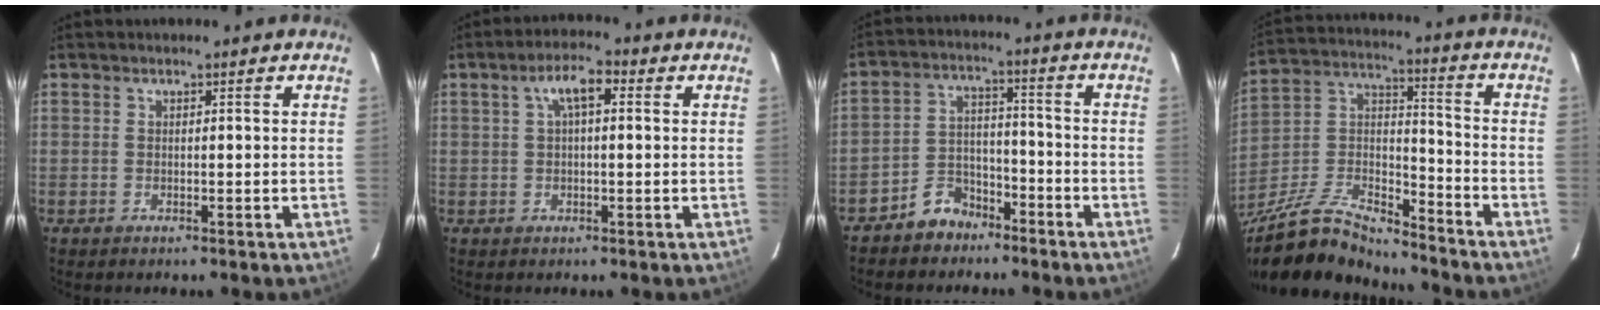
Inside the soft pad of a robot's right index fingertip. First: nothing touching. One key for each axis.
{"total": 5.3, "fx": 1.5, "fy": 2.0, "fz": 4.7, "tx": -0.086, "ty": 0.020, "tz": 0.027}
{"total": 7.3, "fx": -5.6, "fy": 4.4, "fz": 1.6, "tx": -0.040, "ty": 0.026, "tz": -0.091}
{"total": 20.3, "fx": -16.6, "fy": 6.1, "fz": 10.0, "tx": -0.219, "ty": 0.000, "tz": -0.305}